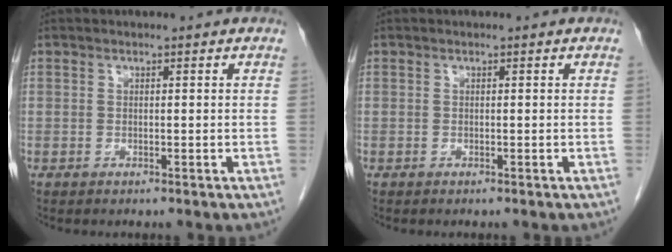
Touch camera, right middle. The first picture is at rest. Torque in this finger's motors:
{"motor_torque": [-0.40, -0.08, -0.05, 0.00]}